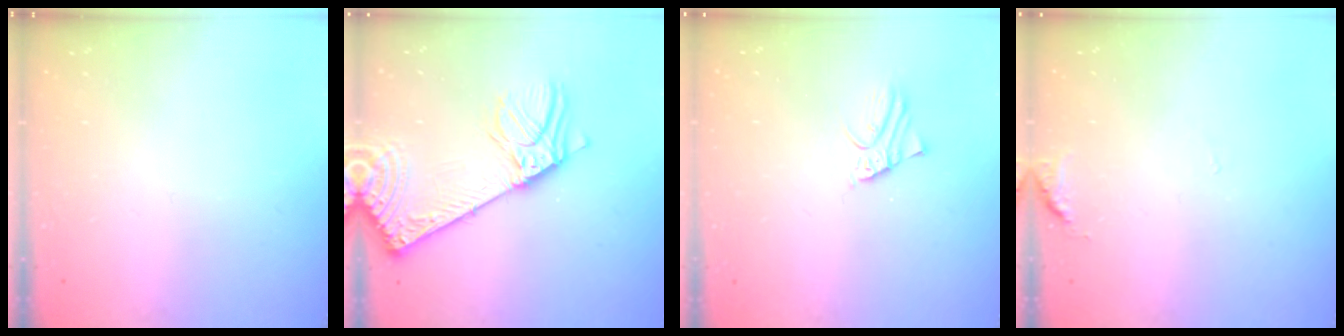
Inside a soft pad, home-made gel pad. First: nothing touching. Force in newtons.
{"total": 14.2, "press": 13.8, "slide": 3.4}
{"total": 2.0, "press": 2.0, "slide": 0.1}
{"total": 6.0, "press": 5.9, "slide": 0.7}